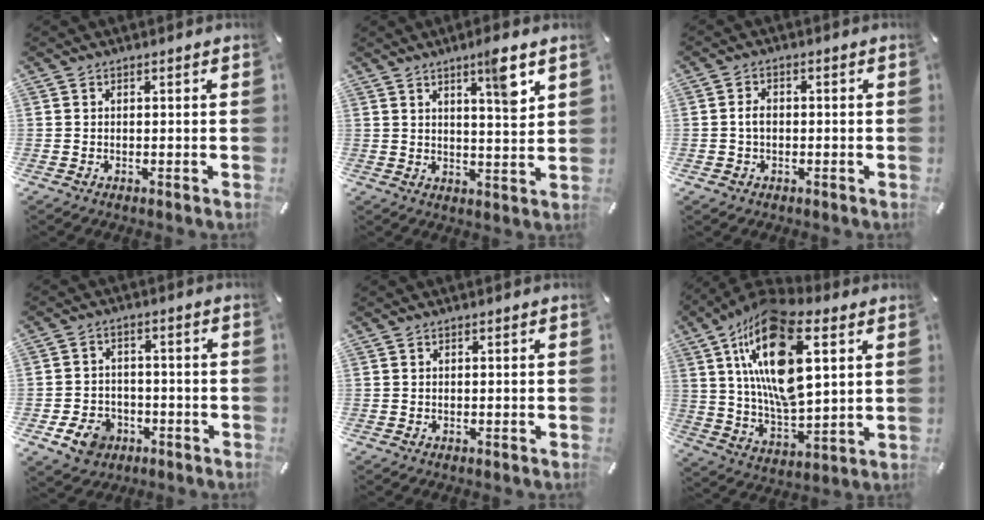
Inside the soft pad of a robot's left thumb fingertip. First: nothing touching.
{"total": 7.8, "force": [4.4, 0.9, 6.3], "torque": [-0.077, -0.036, 0.061]}
{"total": 3.5, "force": [-0.3, 2.6, 2.2], "torque": [-0.043, 0.007, -0.007]}
{"total": 7.9, "force": [-3.6, 6.2, 3.2], "torque": [-0.069, 0.022, -0.068]}
{"total": 0.0}
{"total": 21.8, "force": [8.9, 10.6, 16.9], "torque": [-0.335, -0.027, 0.146]}